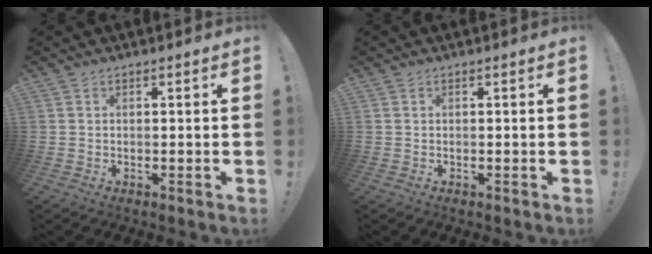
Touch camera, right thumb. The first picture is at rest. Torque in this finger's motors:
{"motor_torque": [-0.19, 0.30, 0.02, -0.11, 0.01]}